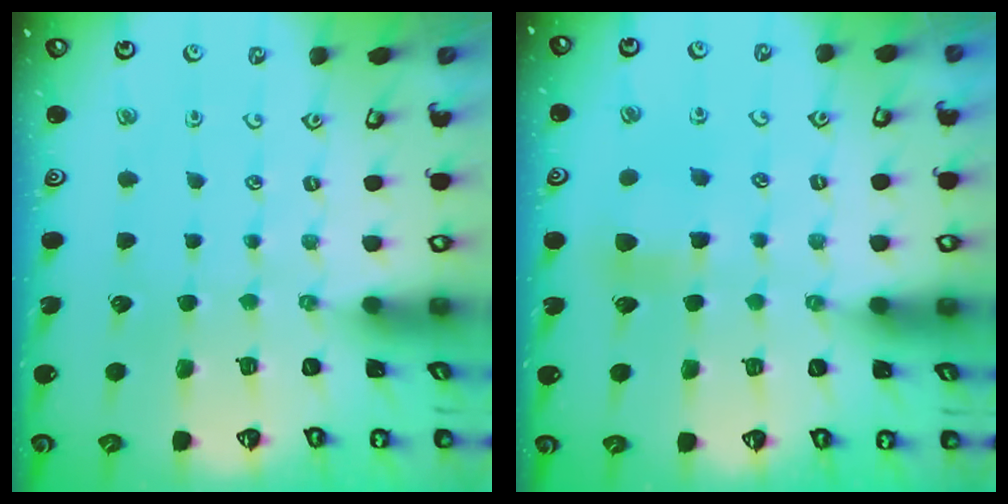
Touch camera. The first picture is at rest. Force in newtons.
{"total": 7.1, "press": 7.1, "slide": 0.4}